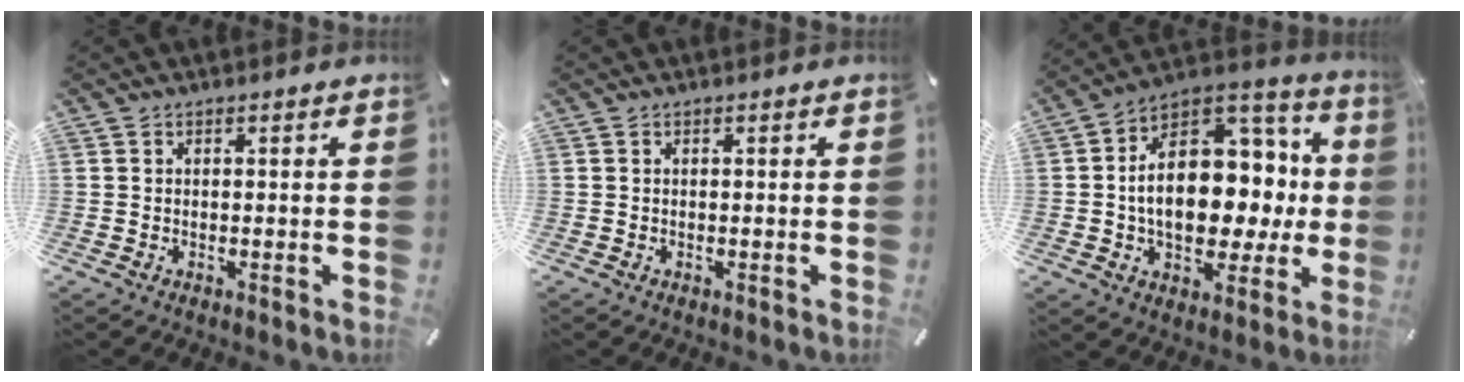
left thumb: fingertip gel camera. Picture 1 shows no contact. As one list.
[{"total": 0.0}, {"total": 19.4, "force": [-0.6, 13.5, 13.9], "torque": [-0.216, -0.005, -0.002]}]